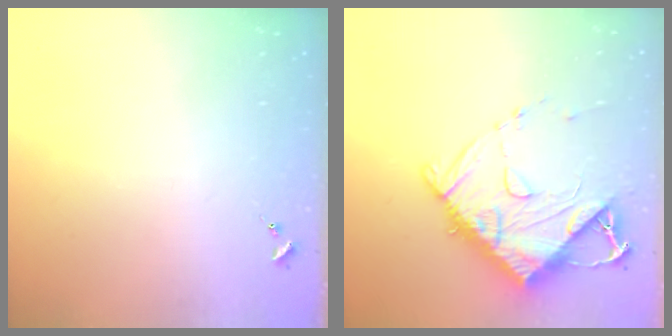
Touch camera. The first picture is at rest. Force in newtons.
{"total": 13.6, "press": 13.6, "slide": 0.8}